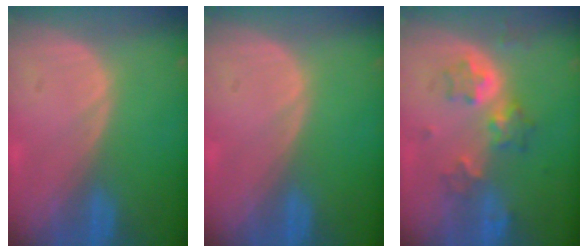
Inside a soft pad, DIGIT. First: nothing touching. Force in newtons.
{"total": 0.0}
{"total": 6.3, "press": 5.6, "slide": 2.7}